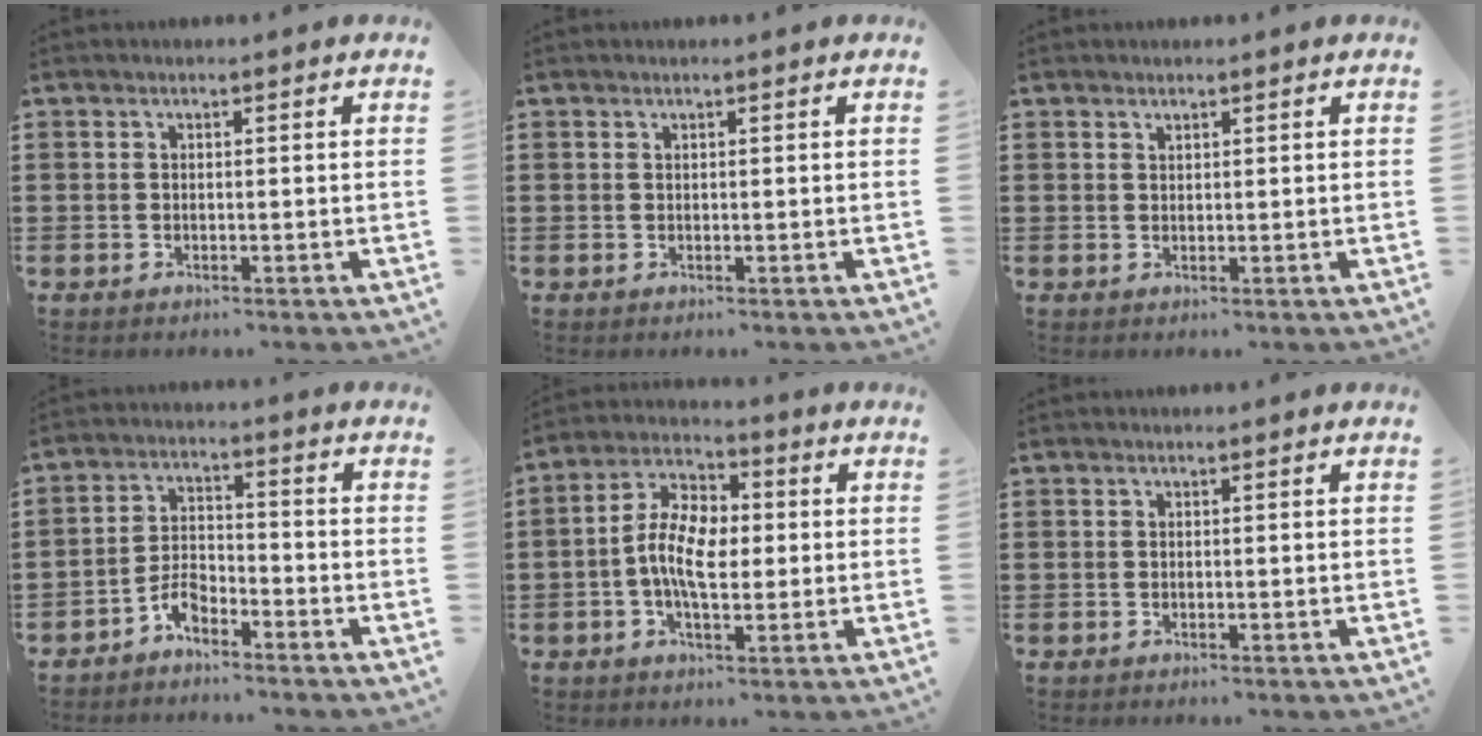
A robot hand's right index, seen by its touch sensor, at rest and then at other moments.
{"total": 0.0}
{"total": 0.7, "force": [0.6, 0.4, 0.1], "torque": [-0.003, 0.002, 0.012]}
{"total": 3.9, "force": [-3.2, 1.5, 1.8], "torque": [-0.042, 0.006, -0.063]}
{"total": 8.4, "force": [-0.6, 4.3, 7.2], "torque": [-0.162, 0.003, -0.017]}
{"total": 0.0}